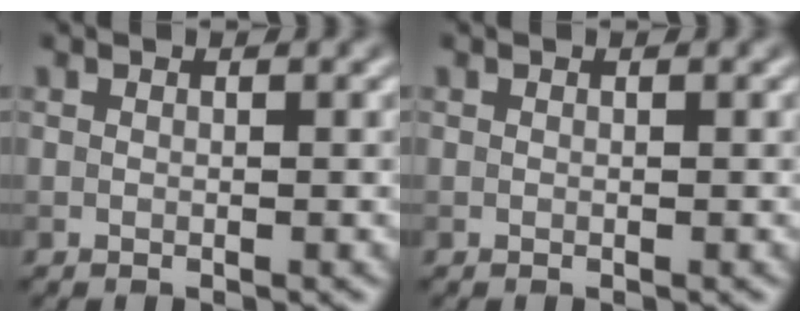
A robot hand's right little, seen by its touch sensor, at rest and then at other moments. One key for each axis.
{"total": 0.0}